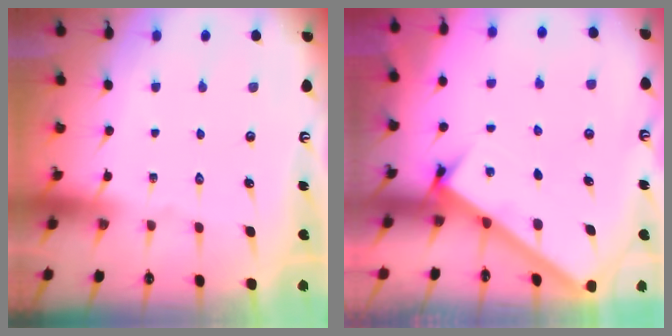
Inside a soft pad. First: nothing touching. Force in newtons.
{"total": 3.0, "press": 3.0, "slide": 0.2}